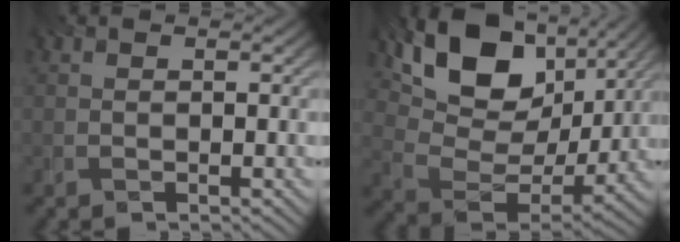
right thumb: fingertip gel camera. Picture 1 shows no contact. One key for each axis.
{"total": 14.4, "fx": 8.0, "fy": 8.4, "fz": 8.5, "tx": -0.174, "ty": 0.008, "tz": 0.143}